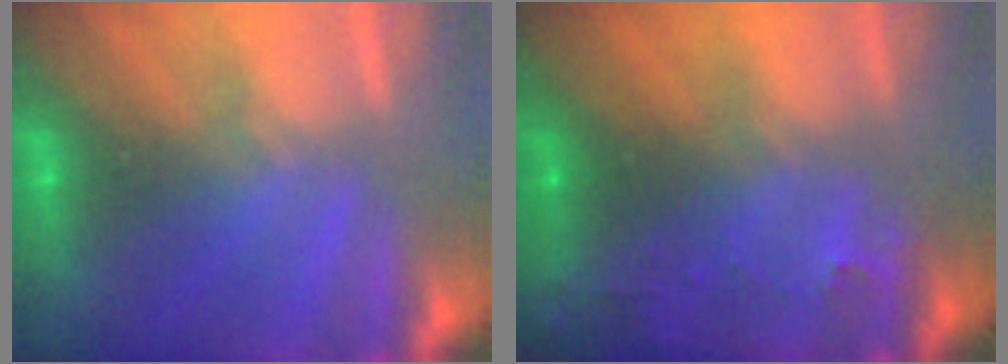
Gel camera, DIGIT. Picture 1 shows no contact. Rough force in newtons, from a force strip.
{"total": 5.9}